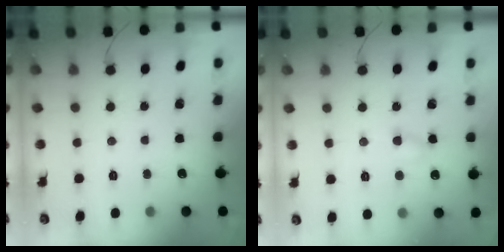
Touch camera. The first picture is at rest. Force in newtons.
{"total": 3.4, "press": 3.3, "slide": 0.8}